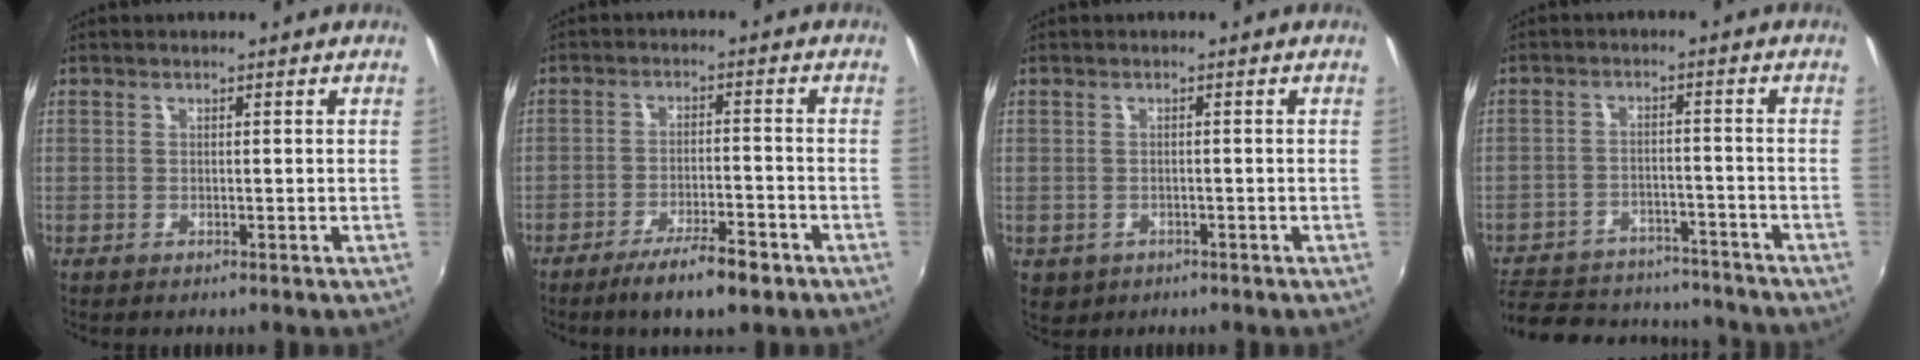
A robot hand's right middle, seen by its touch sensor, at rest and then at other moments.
{"total": 7.9, "force": [-5.5, 1.7, 5.4], "torque": [-0.112, -0.007, -0.088]}
{"total": 3.4, "force": [-1.1, 3.0, 1.3], "torque": [-0.034, -0.006, -0.008]}
{"total": 20.7, "force": [-17.1, 8.5, 8.0], "torque": [-0.187, 0.006, -0.229]}